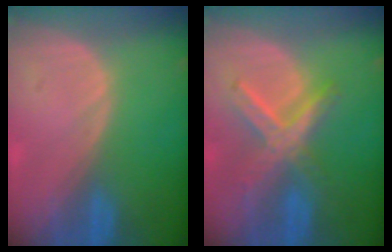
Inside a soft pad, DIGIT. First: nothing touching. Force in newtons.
{"total": 7.4, "press": 6.4, "slide": 3.7}